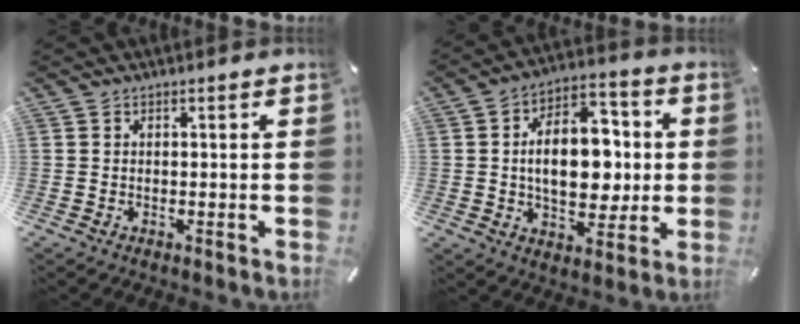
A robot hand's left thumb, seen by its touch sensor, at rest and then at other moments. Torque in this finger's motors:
{"motor_torque": [1.13, 1.21, 1.80, -0.14, 0.59]}